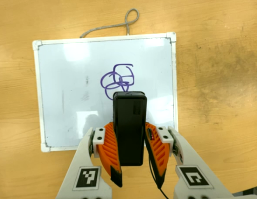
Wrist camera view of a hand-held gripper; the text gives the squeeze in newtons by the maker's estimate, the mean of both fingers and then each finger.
{"total": 8.9, "left": 7.3, "right": 10.5}